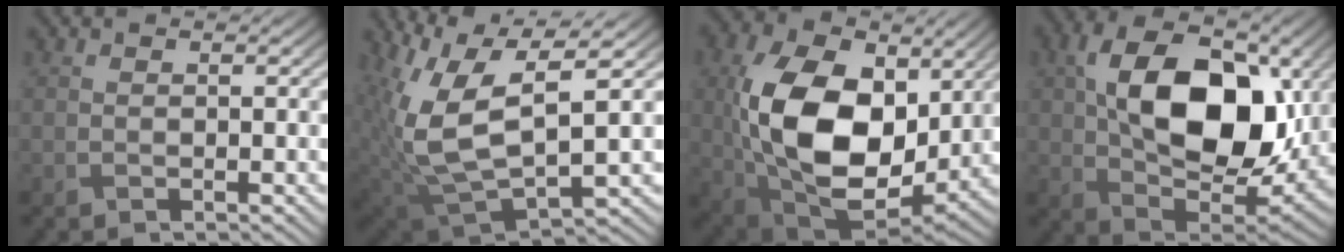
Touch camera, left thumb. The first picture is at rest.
{"total": 13.1, "force": [3.2, 5.8, 11.3], "torque": [-0.253, -0.011, 0.069]}
{"total": 17.1, "force": [1.6, 11.1, 12.9], "torque": [-0.272, -0.007, 0.040]}
{"total": 15.6, "force": [2.4, 9.4, 12.2], "torque": [-0.220, 0.007, 0.043]}